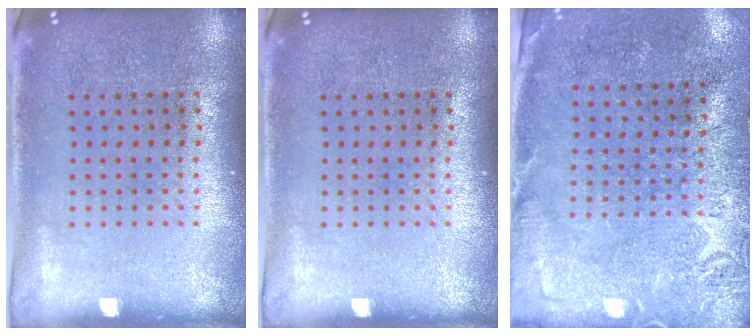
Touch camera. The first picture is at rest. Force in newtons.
{"total": 0.0}
{"total": 2.7, "press": 2.4, "slide": 1.1}